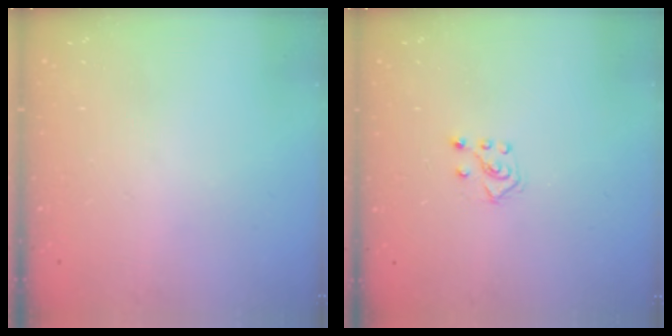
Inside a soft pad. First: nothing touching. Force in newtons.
{"total": 4.9, "press": 4.8, "slide": 0.8}